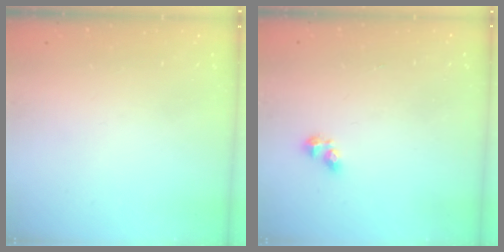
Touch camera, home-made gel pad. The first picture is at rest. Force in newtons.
{"total": 3.2, "press": 3.2, "slide": 0.5}